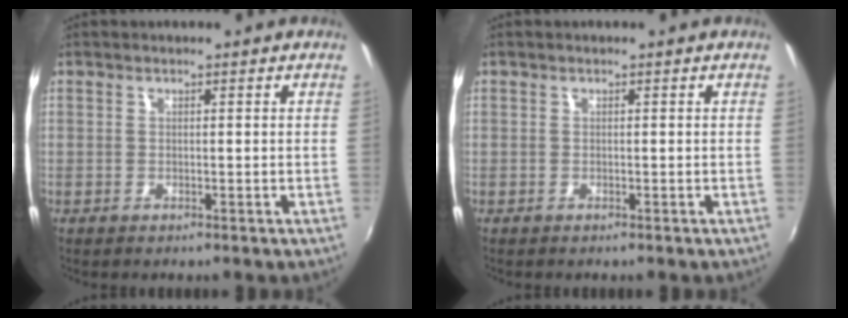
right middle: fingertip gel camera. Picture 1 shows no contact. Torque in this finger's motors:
{"motor_torque": [-0.16, -0.08, -0.05, -0.01]}